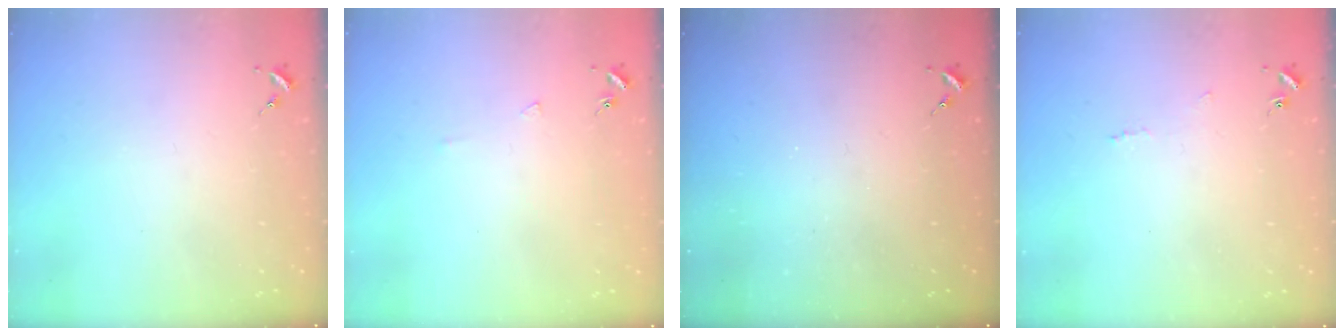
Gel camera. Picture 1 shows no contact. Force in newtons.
{"total": 3.8, "press": 3.8, "slide": 0.5}
{"total": 0.0}
{"total": 3.3, "press": 3.3, "slide": 0.3}